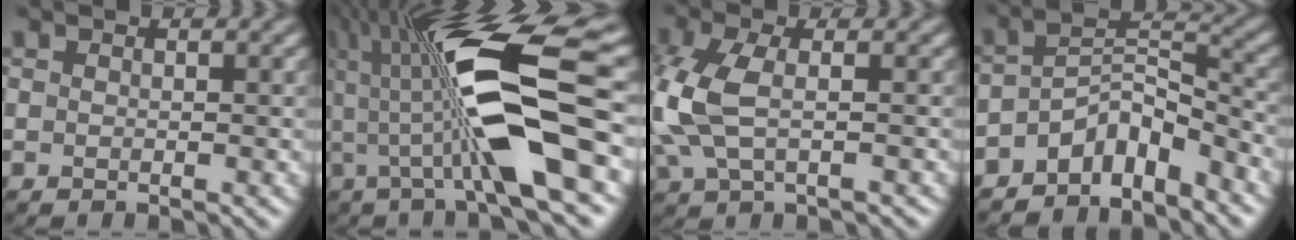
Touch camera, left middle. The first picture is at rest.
{"total": 12.3, "force": [0.7, 2.5, 12.1], "torque": [-0.200, 0.014, 0.003]}
{"total": 6.0, "force": [-0.1, 3.6, 4.8], "torque": [-0.126, 0.004, -0.006]}
{"total": 6.4, "force": [-4.5, 3.1, 3.3], "torque": [-0.032, 0.003, -0.088]}